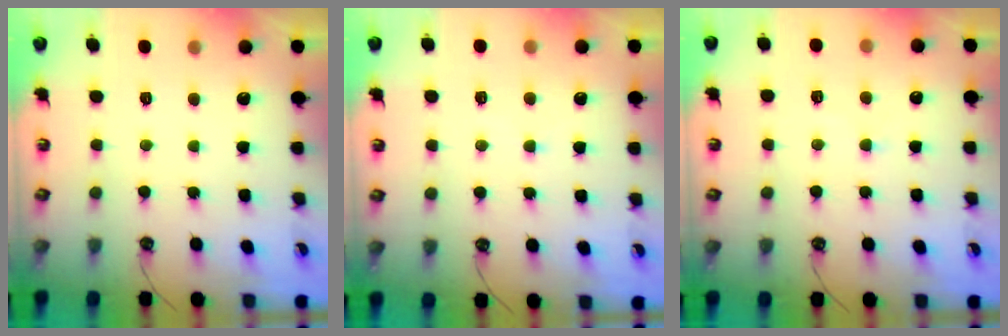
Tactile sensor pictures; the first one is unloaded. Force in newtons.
{"total": 2.2, "press": 2.1, "slide": 0.4}
{"total": 0.0}